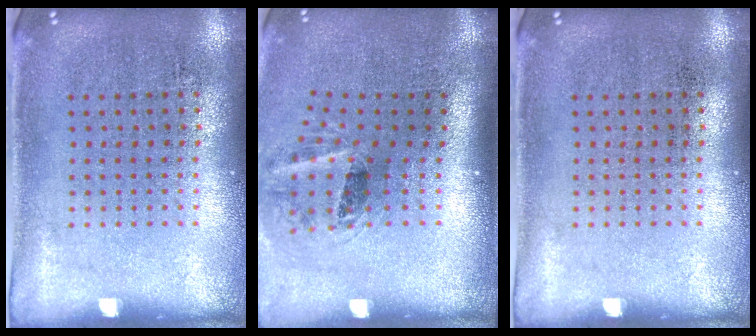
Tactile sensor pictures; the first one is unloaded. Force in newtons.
{"total": 1.5, "press": 1.1, "slide": 1.1}
{"total": 0.0}